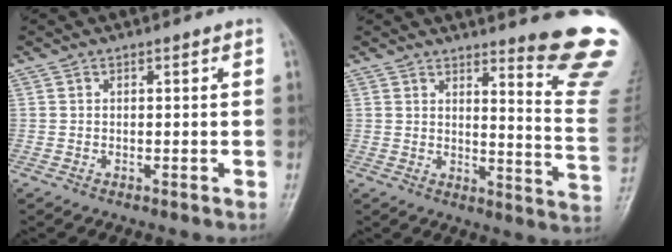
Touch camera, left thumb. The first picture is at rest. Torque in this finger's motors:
{"motor_torque": [3.54, 1.47, 1.48, -1.29, 0.07]}